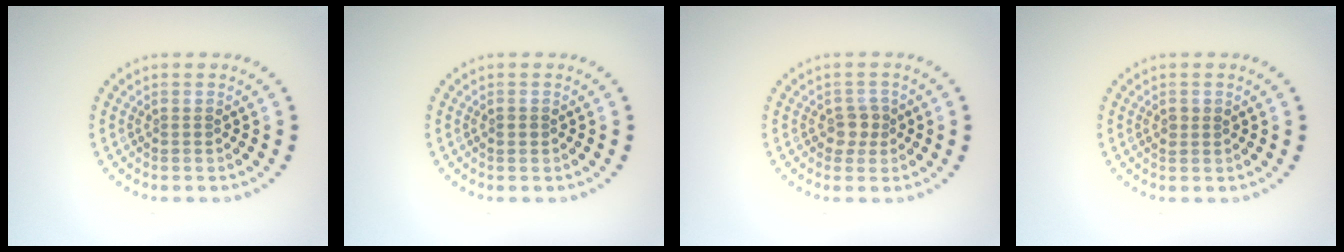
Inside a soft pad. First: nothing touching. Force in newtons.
{"total": 0.9, "press": 0.9, "slide": 0.3}
{"total": 1.8, "press": 1.5, "slide": 0.9}
{"total": 1.0, "press": 1.0, "slide": 0.0}